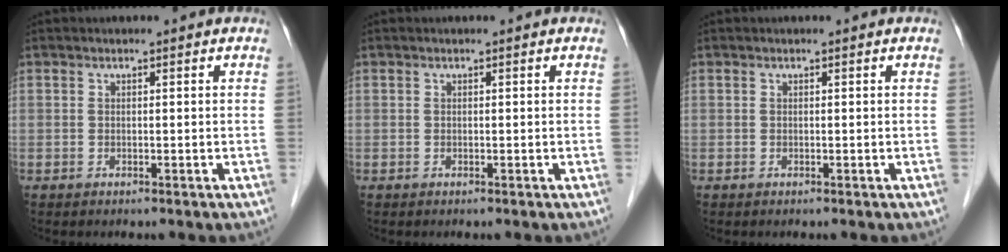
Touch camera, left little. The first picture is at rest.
{"total": 0.0}
{"total": 0.0}